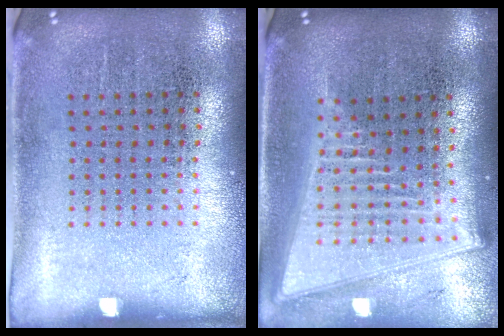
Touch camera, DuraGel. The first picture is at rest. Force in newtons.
{"total": 2.1, "press": 1.7, "slide": 1.1}